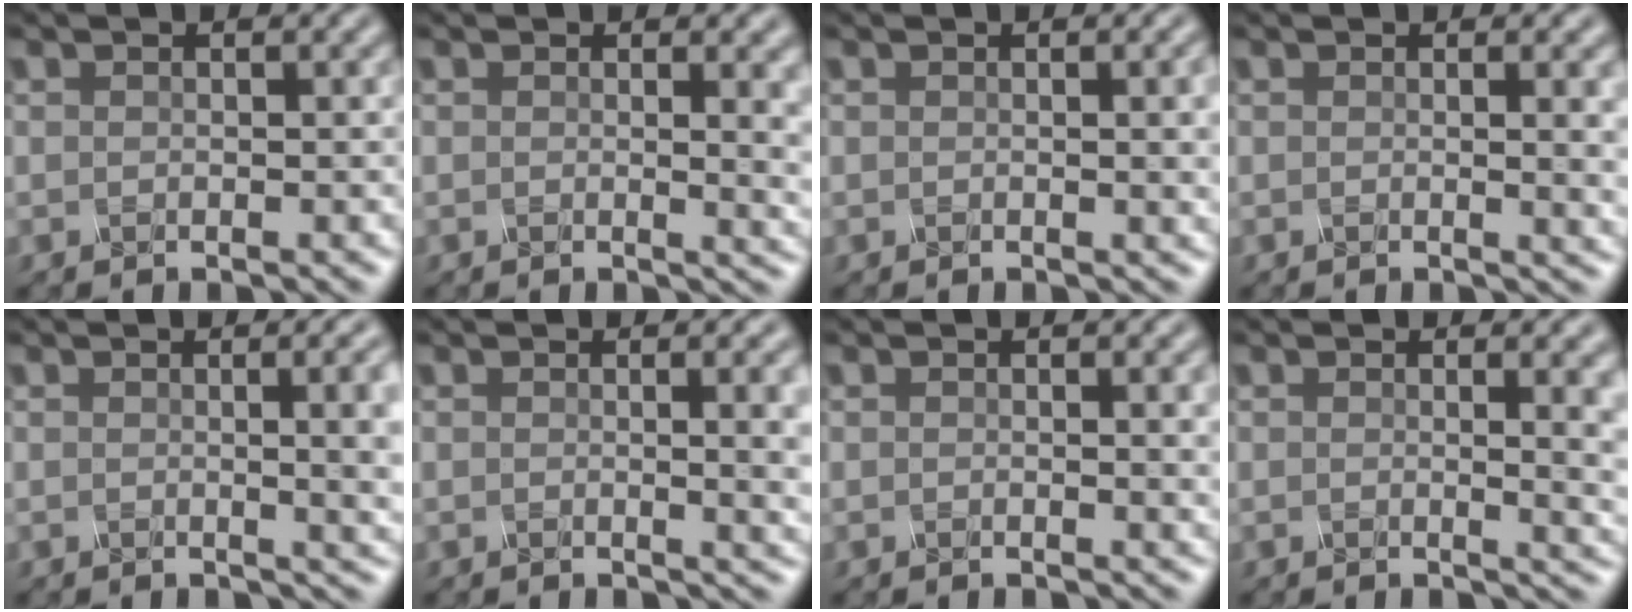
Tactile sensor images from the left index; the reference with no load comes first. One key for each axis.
{"total": 4.4, "fx": 0.7, "fy": 1.8, "fz": 3.9, "tx": -0.024, "ty": 0.001, "tz": 0.010}
{"total": 3.2, "fx": 0.2, "fy": 1.0, "fz": 3.0, "tx": -0.027, "ty": 0.005, "tz": -0.001}
{"total": 3.8, "fx": 0.3, "fy": 1.4, "fz": 3.5, "tx": -0.026, "ty": 0.001, "tz": 0.005}
{"total": 8.0, "fx": 0.6, "fy": 3.5, "fz": 7.1, "tx": -0.027, "ty": 0.019, "tz": 0.003}
{"total": 6.3, "fx": 0.5, "fy": 2.6, "fz": 5.7, "tx": -0.031, "ty": 0.006, "tz": 0.005}
{"total": 2.8, "fx": 0.3, "fy": 0.9, "fz": 2.6, "tx": -0.023, "ty": 0.002, "tz": 0.001}
{"total": 5.5, "fx": 0.6, "fy": 2.2, "fz": 4.9, "tx": -0.027, "ty": 0.002, "tz": 0.008}